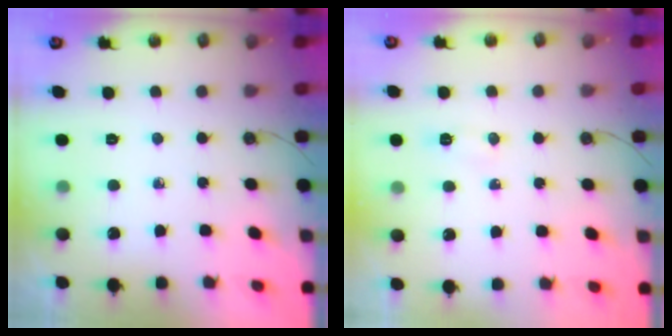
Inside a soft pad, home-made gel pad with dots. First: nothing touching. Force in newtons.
{"total": 5.2, "press": 5.1, "slide": 0.6}